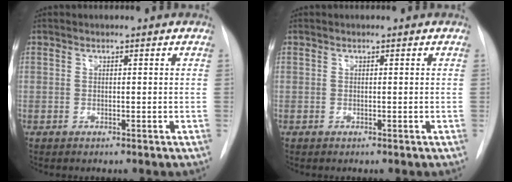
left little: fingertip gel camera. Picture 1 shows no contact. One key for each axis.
{"total": 0.0}